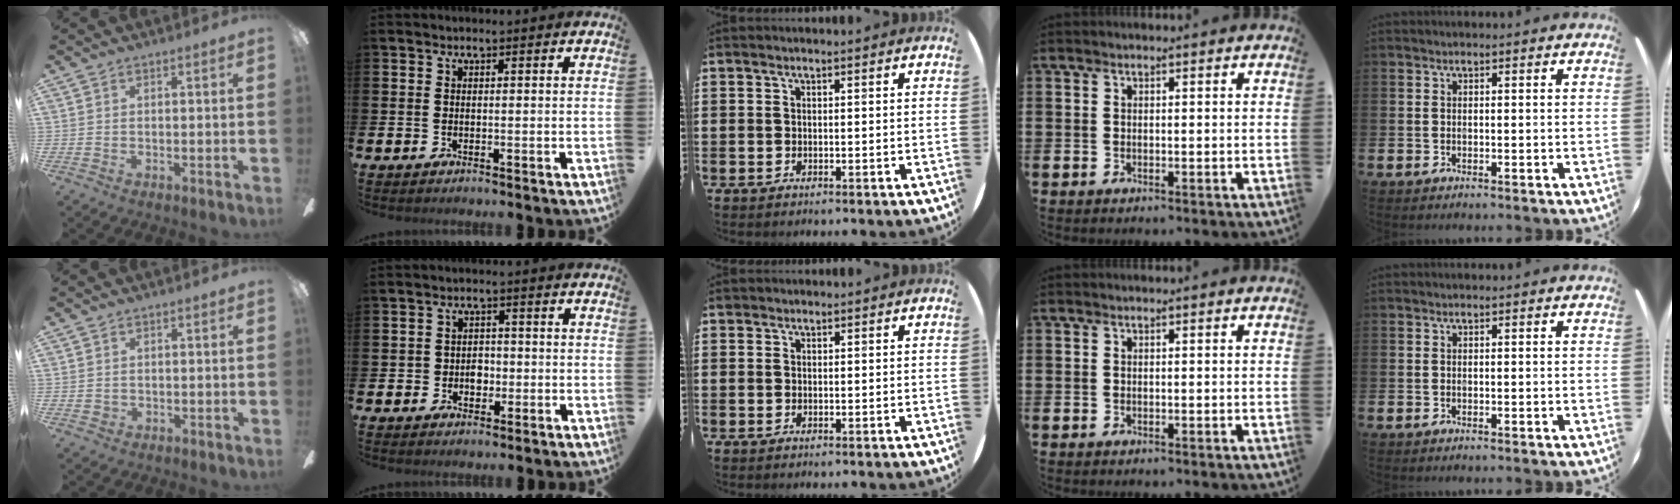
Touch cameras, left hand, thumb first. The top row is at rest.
{"thumb": {"total": 1.1, "force": [0.1, 1.1, 0.1], "torque": [-0.004, 0.005, -0.001]}, "index": {"total": 2.4, "force": [-0.5, 2.2, 0.9], "torque": [-0.012, 0.002, -0.017]}, "middle": {"total": 0.5, "force": [0.5, 0.2, 0.0], "torque": [0.000, 0.002, 0.009]}}